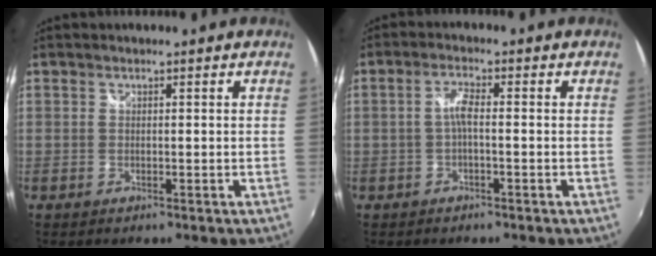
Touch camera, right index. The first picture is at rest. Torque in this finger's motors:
{"motor_torque": [0.28, -0.11, 0.24, 0.07]}